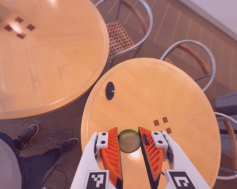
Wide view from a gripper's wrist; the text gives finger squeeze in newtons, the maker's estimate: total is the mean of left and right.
{"total": 9.9, "left": 10.2, "right": 9.7}